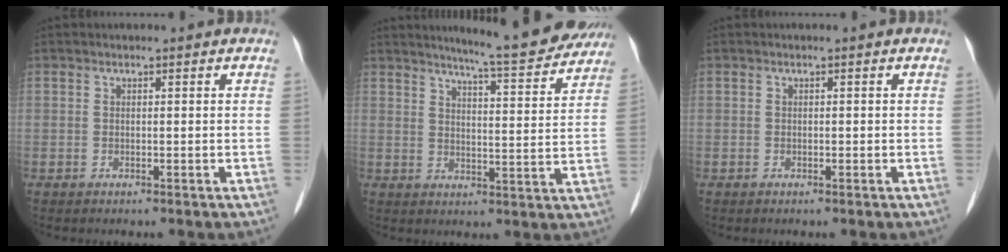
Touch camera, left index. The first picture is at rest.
{"total": 12.9, "force": [11.8, 1.1, 5.0], "torque": [-0.066, -0.010, 0.146]}
{"total": 0.0}